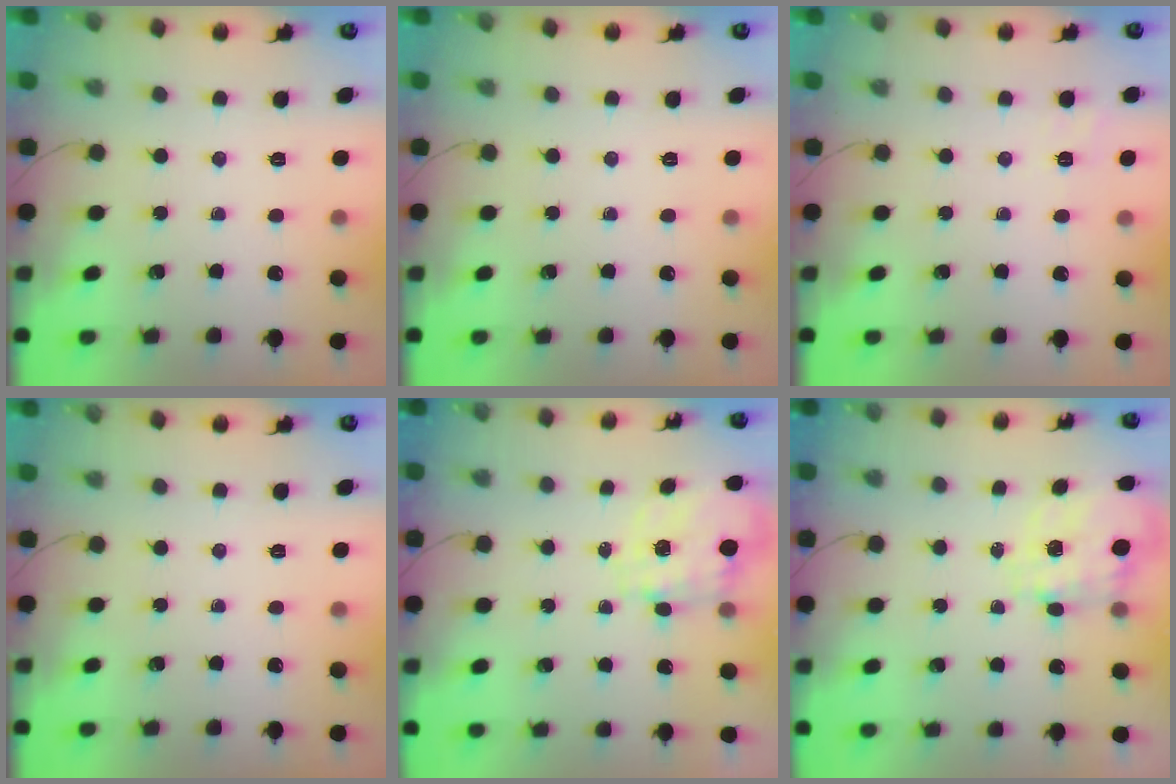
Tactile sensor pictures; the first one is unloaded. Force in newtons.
{"total": 0.0}
{"total": 2.9, "press": 2.6, "slide": 1.4}
{"total": 0.0}
{"total": 2.9, "press": 2.7, "slide": 1.1}
{"total": 3.5, "press": 3.3, "slide": 1.0}